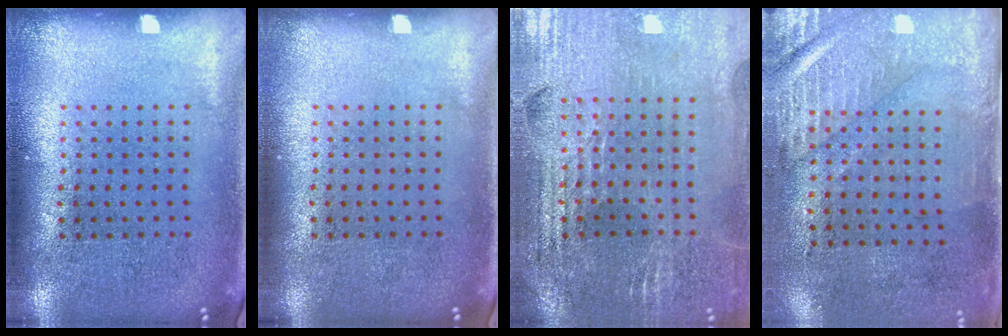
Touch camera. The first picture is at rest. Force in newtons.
{"total": 0.0}
{"total": 2.9, "press": 2.8, "slide": 0.5}
{"total": 3.0, "press": 2.5, "slide": 1.5}